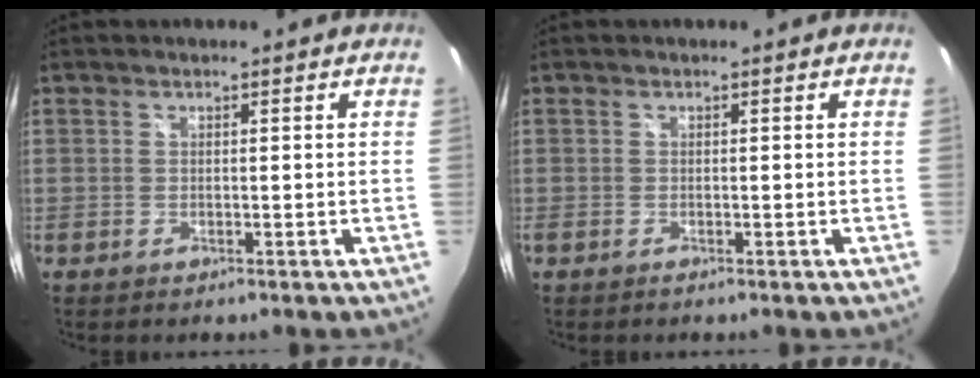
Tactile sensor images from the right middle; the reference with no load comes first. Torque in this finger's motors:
{"motor_torque": [0.42, -0.35, 0.00, 0.00]}